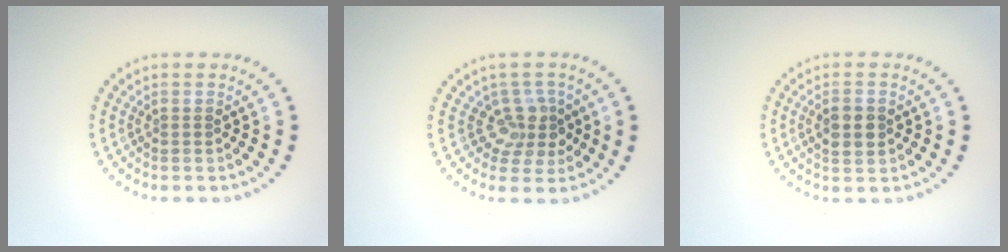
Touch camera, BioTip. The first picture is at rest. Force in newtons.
{"total": 2.9, "press": 2.2, "slide": 1.8}
{"total": 2.2, "press": 2.2, "slide": 0.2}